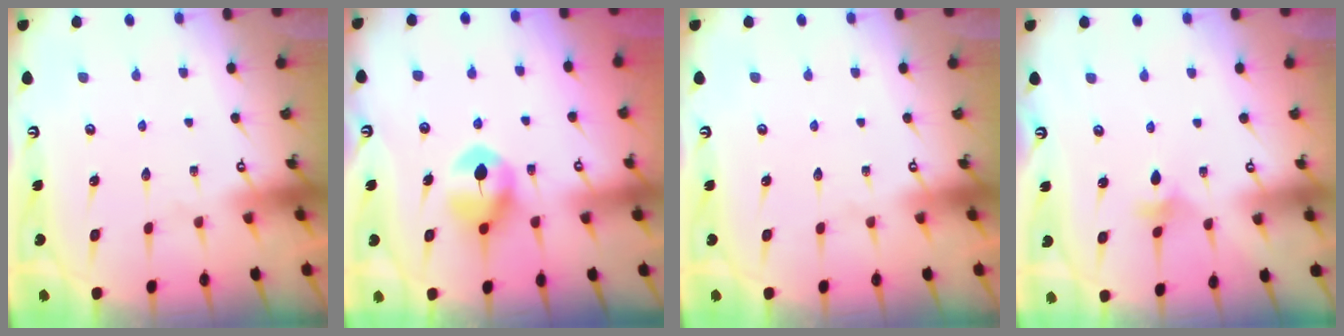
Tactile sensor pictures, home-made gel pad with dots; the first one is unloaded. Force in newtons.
{"total": 8.0, "press": 7.9, "slide": 0.3}
{"total": 0.0}
{"total": 3.8, "press": 3.7, "slide": 0.9}